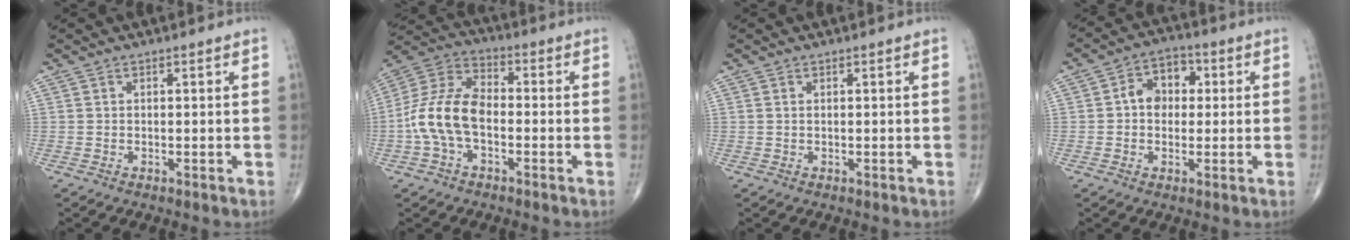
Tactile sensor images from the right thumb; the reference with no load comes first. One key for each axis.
{"total": 12.4, "fx": -2.5, "fy": 7.4, "fz": 9.7, "tx": -0.194, "ty": 0.039, "tz": -0.056}
{"total": 0.0}
{"total": 7.3, "fx": 0.7, "fy": 5.5, "fz": 4.7, "tx": -0.052, "ty": 0.018, "tz": 0.002}